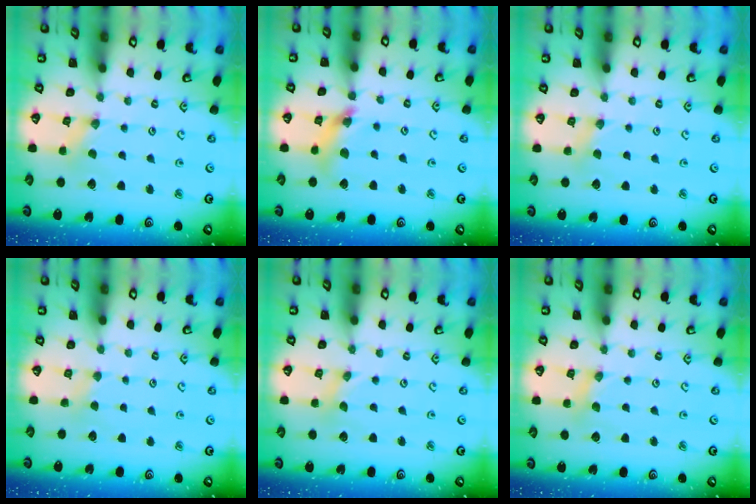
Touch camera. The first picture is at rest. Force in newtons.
{"total": 11.3, "press": 11.2, "slide": 1.6}
{"total": 2.4, "press": 2.4, "slide": 0.4}
{"total": 2.5, "press": 2.4, "slide": 0.4}
{"total": 0.0}
{"total": 1.4, "press": 1.4, "slide": 0.3}